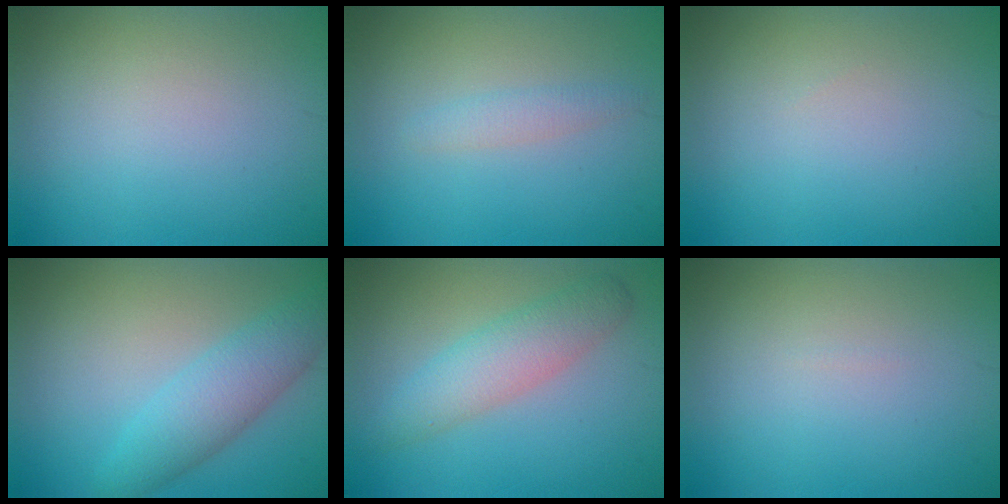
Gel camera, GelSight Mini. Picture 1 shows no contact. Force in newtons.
{"total": 1.4, "press": 1.4, "slide": 0.1}
{"total": 0.0}
{"total": 4.5, "press": 4.5, "slide": 0.2}
{"total": 3.9, "press": 3.9, "slide": 0.0}
{"total": 0.0}